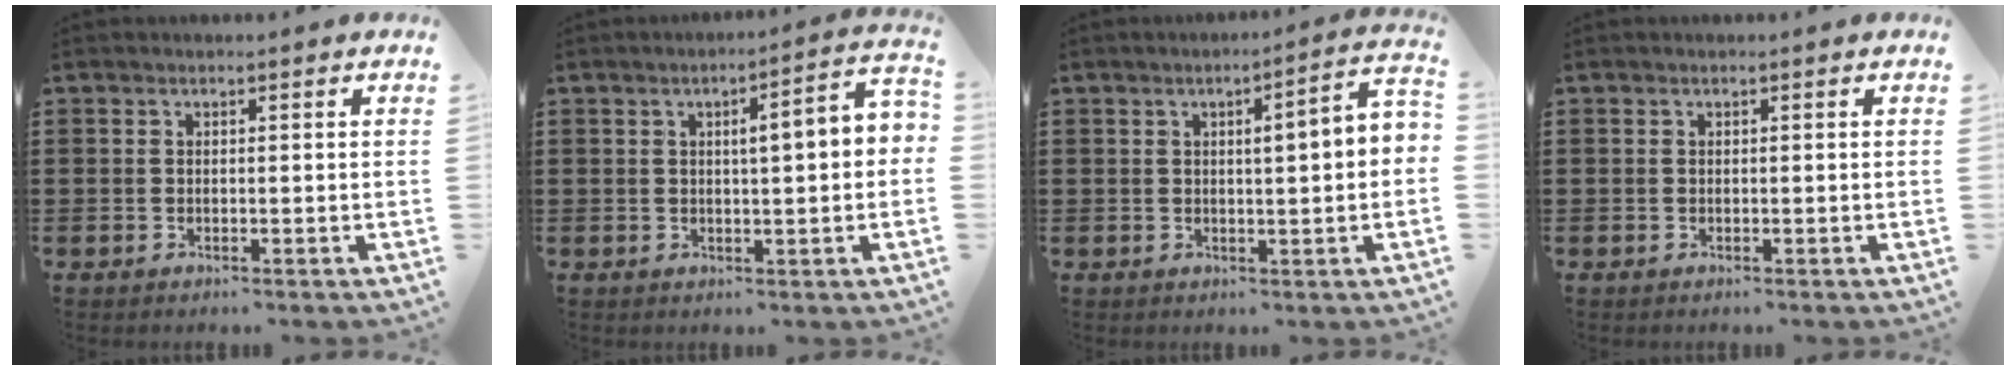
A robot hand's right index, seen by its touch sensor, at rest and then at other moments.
{"total": 4.3, "force": [0.4, 0.6, 4.2], "torque": [-0.071, -0.002, -0.002]}
{"total": 3.1, "force": [-0.1, 0.0, 3.1], "torque": [-0.049, -0.007, -0.008]}
{"total": 0.0}